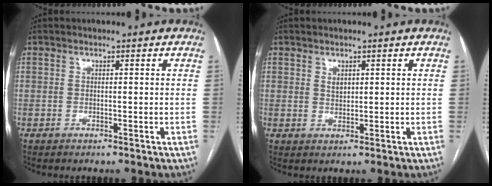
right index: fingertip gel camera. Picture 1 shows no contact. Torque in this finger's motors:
{"motor_torque": [0.07, 0.04, 0.00, 0.02]}